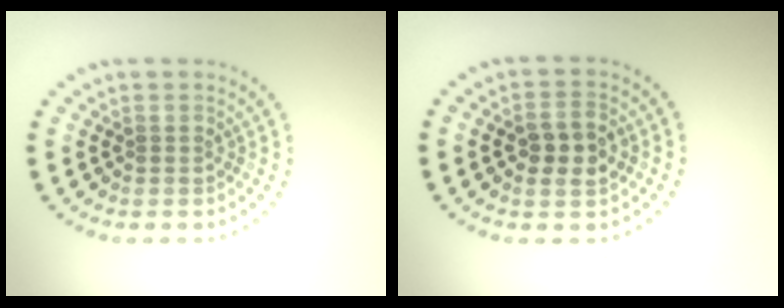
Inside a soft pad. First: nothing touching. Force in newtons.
{"total": 2.9, "press": 2.8, "slide": 0.2}